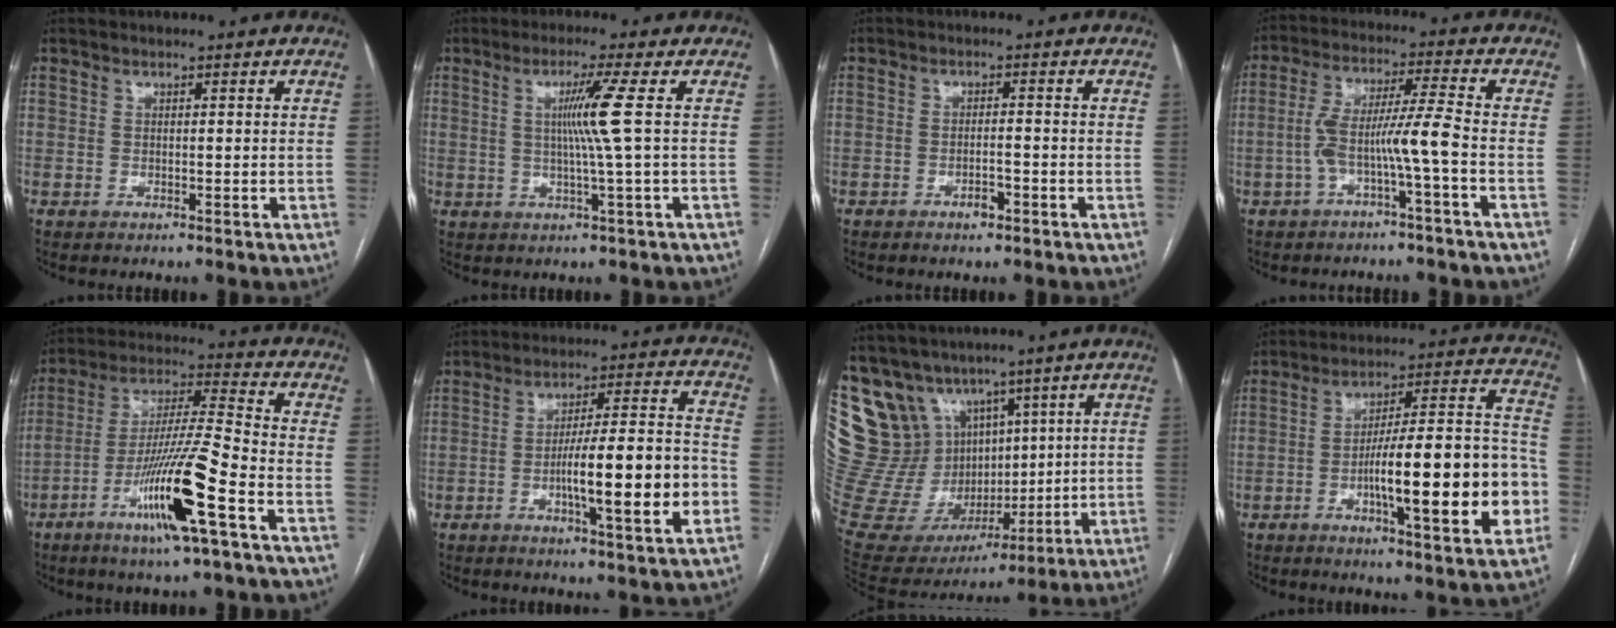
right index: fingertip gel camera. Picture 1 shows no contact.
{"total": 6.2, "force": [1.0, -2.0, 5.8], "torque": [-0.110, -0.004, 0.022]}
{"total": 2.3, "force": [-1.4, 0.8, 1.6], "torque": [-0.026, 0.002, -0.021]}
{"total": 7.7, "force": [-2.6, -0.7, 7.3], "torque": [-0.141, 0.026, -0.045]}
{"total": 15.6, "force": [-7.1, -0.2, 13.9], "torque": [-0.271, -0.014, -0.130]}
{"total": 14.8, "force": [-3.9, 1.2, 14.2], "torque": [-0.225, 0.008, -0.058]}
{"total": 24.6, "force": [13.0, 17.9, 10.8], "torque": [-0.259, 0.077, 0.273]}
{"total": 20.5, "force": [-5.3, 3.2, 19.6], "torque": [-0.254, 0.025, -0.073]}